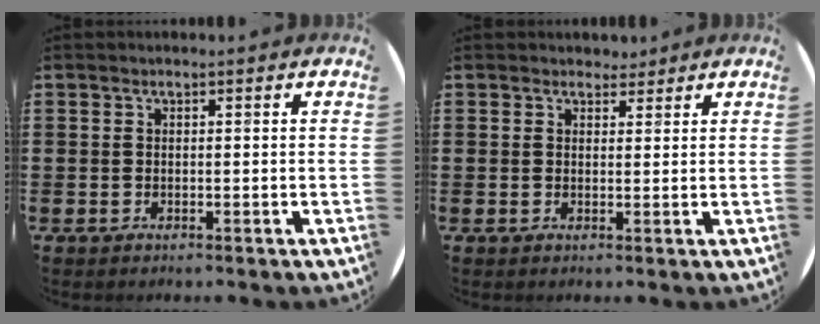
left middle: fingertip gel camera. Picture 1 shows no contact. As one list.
[{"total": 1.8, "force": [1.7, 0.7, 0.1], "torque": [0.004, 0.001, 0.031]}]